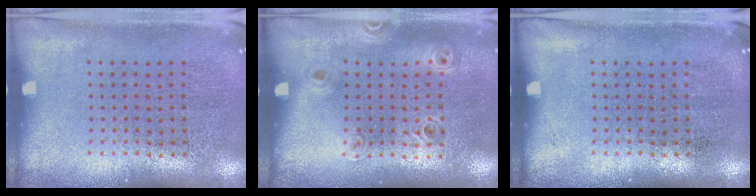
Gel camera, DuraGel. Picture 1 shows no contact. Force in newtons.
{"total": 0.9, "press": 0.9, "slide": 0.3}
{"total": 0.0}